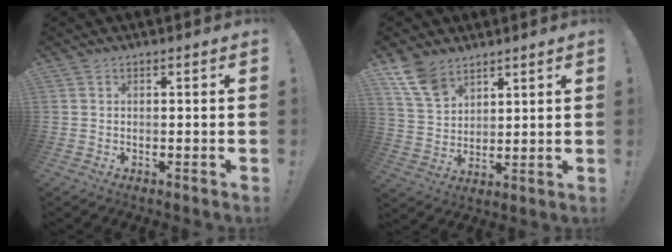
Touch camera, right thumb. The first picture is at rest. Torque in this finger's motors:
{"motor_torque": [0.15, 0.23, 0.68, 0.45, 0.04]}